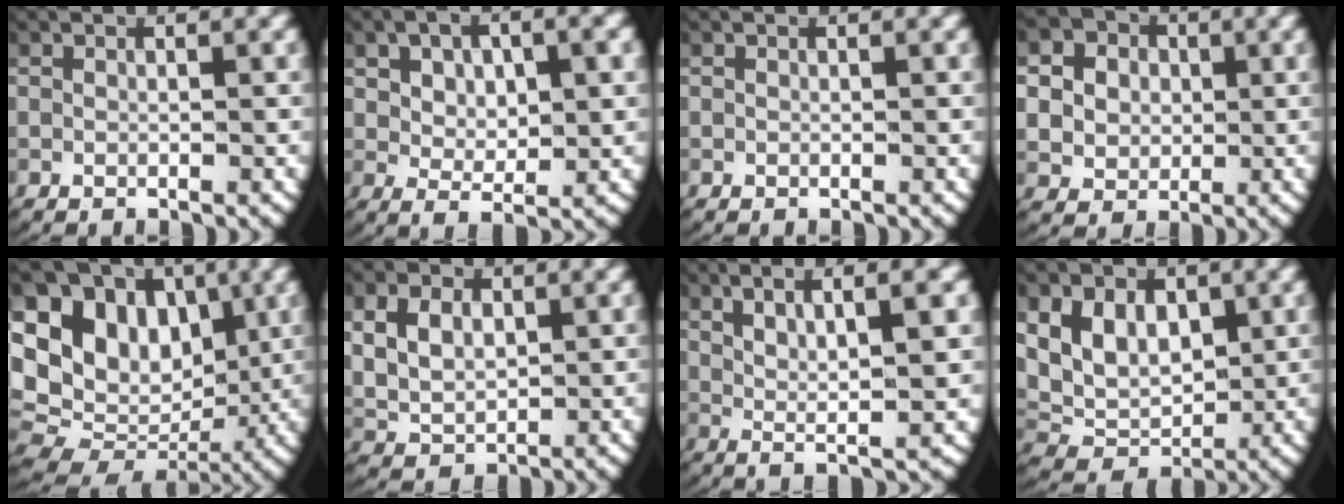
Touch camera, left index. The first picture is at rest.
{"total": 4.7, "force": [1.6, 2.4, 3.7], "torque": [-0.076, -0.010, 0.036]}
{"total": 0.0}
{"total": 8.3, "force": [1.8, 7.3, 3.5], "torque": [-0.077, -0.005, 0.024]}
{"total": 17.6, "force": [1.7, 14.2, 10.2], "torque": [-0.197, -0.033, 0.034]}
{"total": 7.5, "force": [0.3, 6.6, 3.6], "torque": [-0.103, -0.022, 0.011]}
{"total": 4.7, "force": [1.8, 1.1, 4.2], "torque": [-0.077, 0.002, 0.036]}
{"total": 9.2, "force": [0.9, 7.7, 5.0], "torque": [-0.105, -0.011, 0.015]}